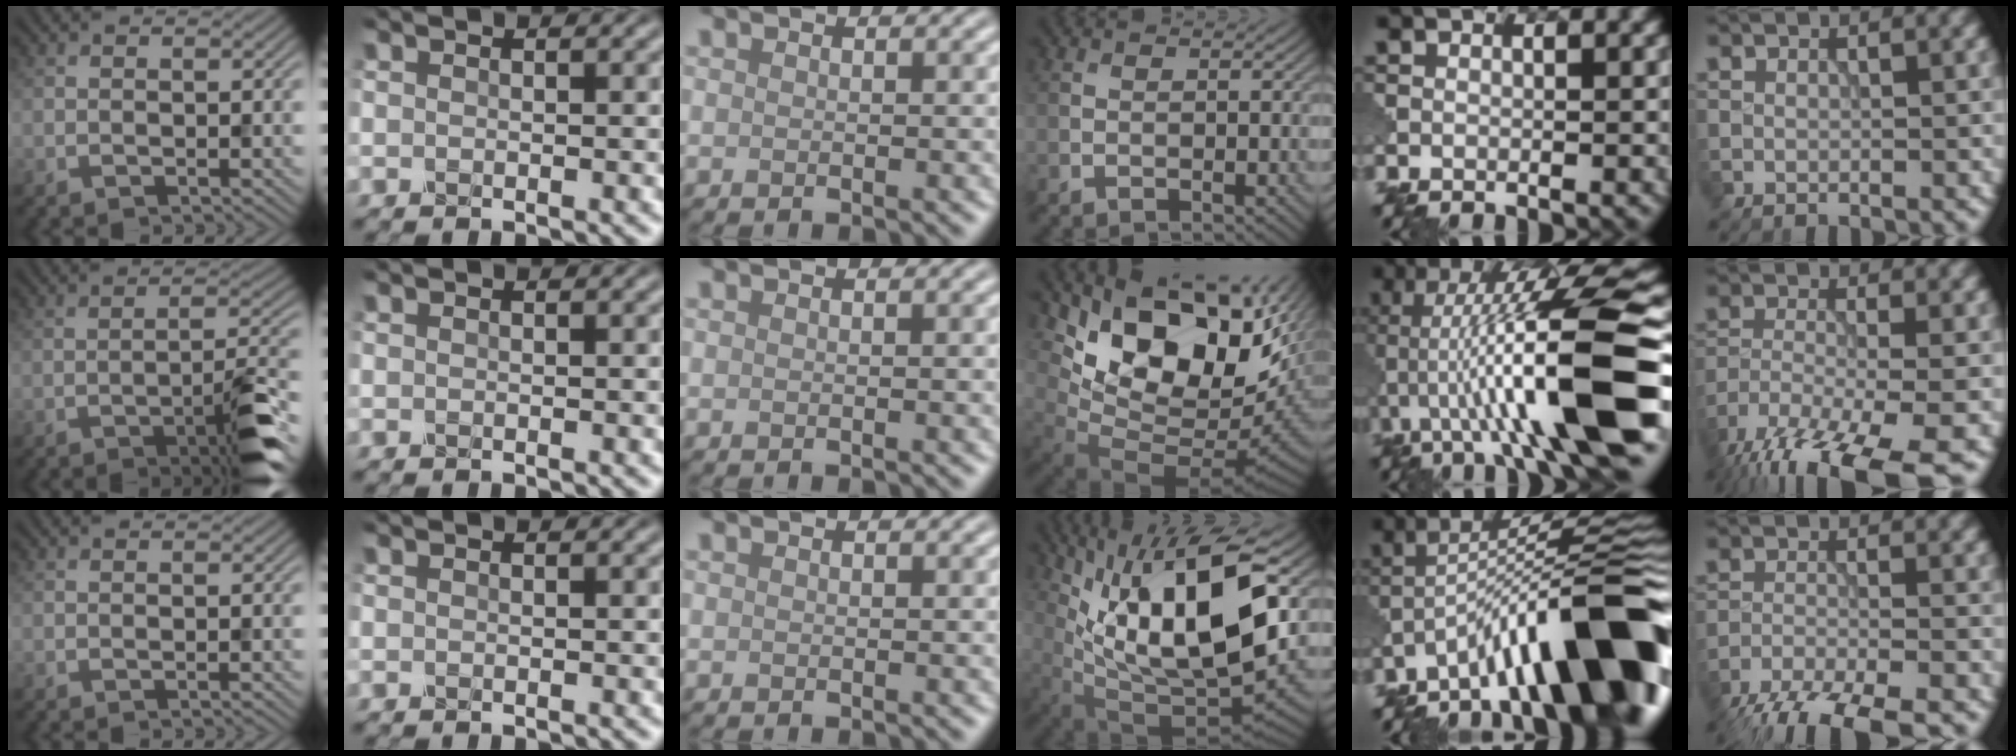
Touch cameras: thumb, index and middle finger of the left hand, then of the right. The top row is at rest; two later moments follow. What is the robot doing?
{"motion": "disassemble", "object": "pitcher"}